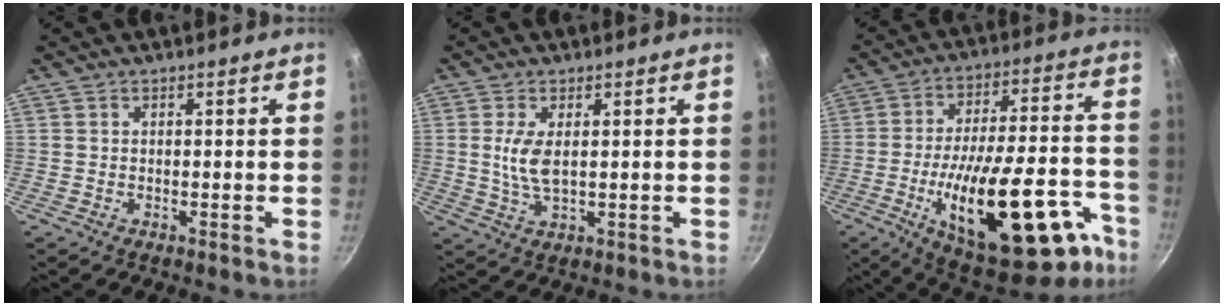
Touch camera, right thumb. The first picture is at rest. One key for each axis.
{"total": 5.3, "fx": 0.8, "fy": 2.2, "fz": 4.8, "tx": -0.098, "ty": -0.006, "tz": 0.018}
{"total": 29.6, "fx": -13.1, "fy": 12.0, "fz": 23.8, "tx": -0.311, "ty": 0.057, "tz": -0.184}